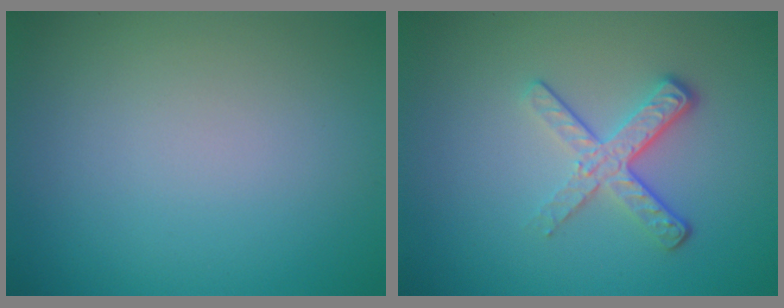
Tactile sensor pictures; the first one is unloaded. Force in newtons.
{"total": 3.6, "press": 2.4, "slide": 2.6}